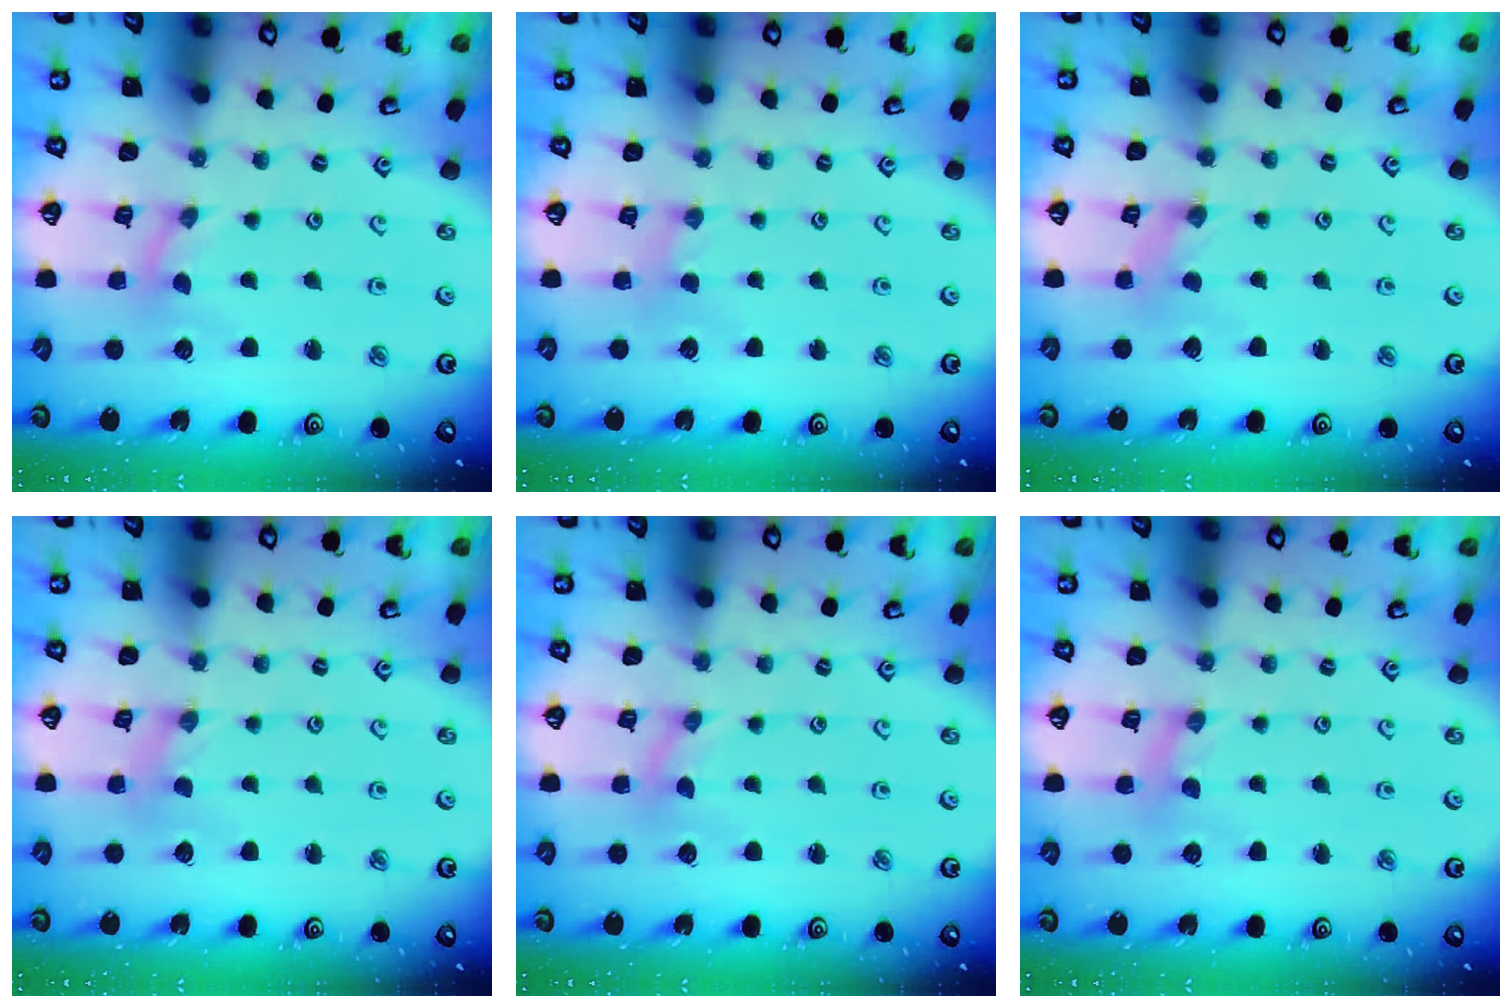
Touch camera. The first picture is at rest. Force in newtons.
{"total": 1.2, "press": 1.2, "slide": 0.3}
{"total": 0.0}
{"total": 0.0}
{"total": 0.0}
{"total": 0.0}